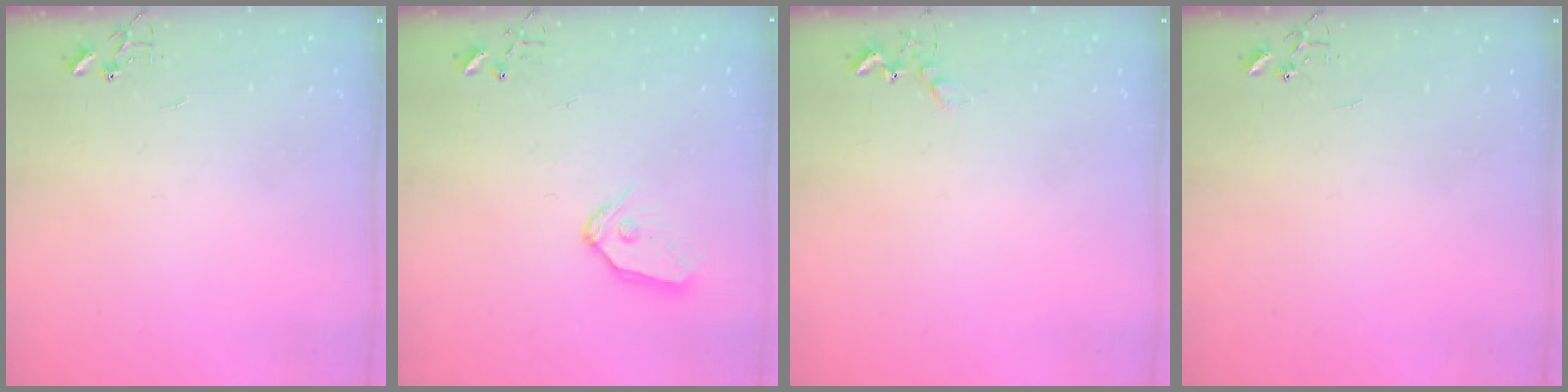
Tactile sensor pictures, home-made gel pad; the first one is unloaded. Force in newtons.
{"total": 8.9, "press": 8.8, "slide": 0.6}
{"total": 5.2, "press": 5.1, "slide": 0.9}
{"total": 0.0}